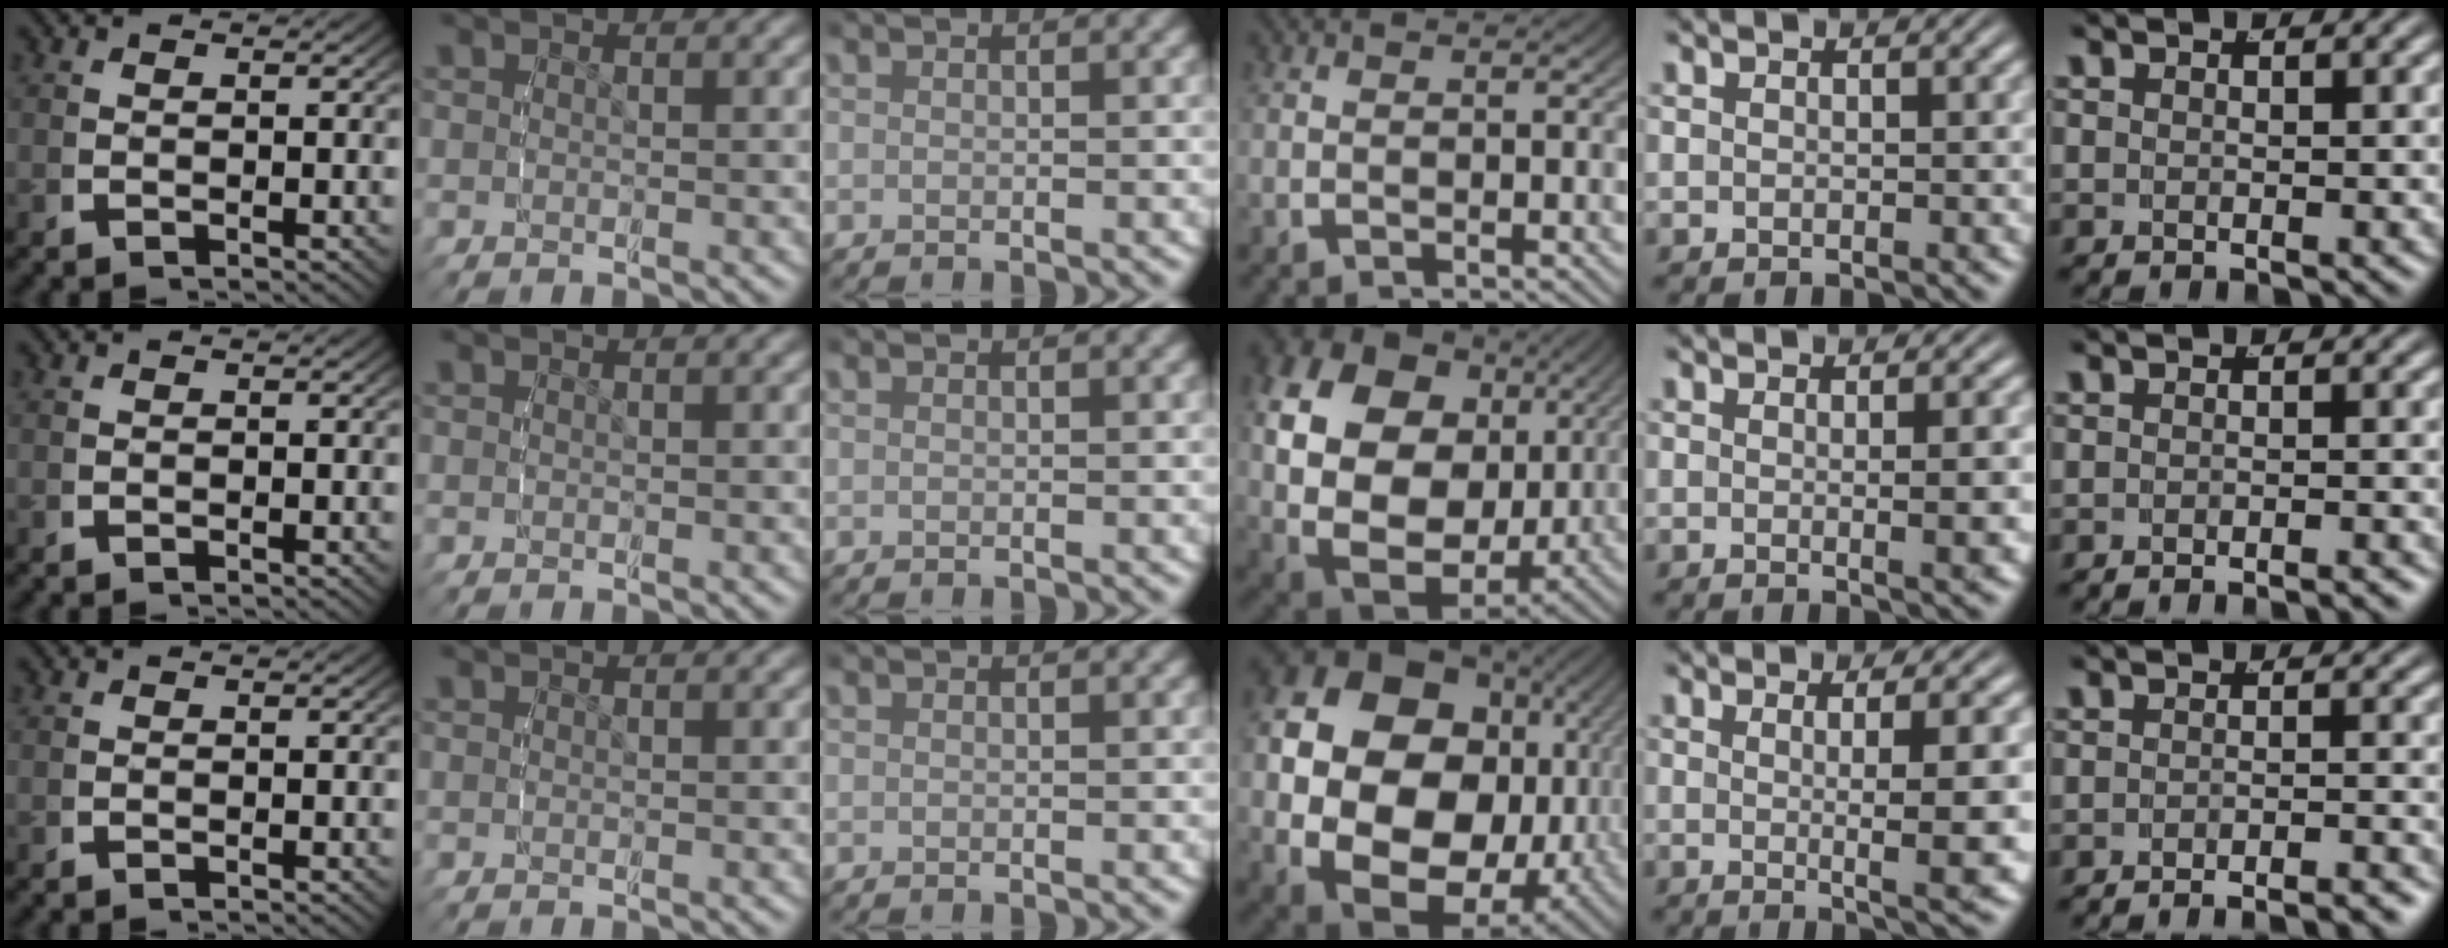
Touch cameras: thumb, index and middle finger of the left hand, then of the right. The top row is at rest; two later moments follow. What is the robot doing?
{"motion": "lift_and_place", "object": "cloth"}